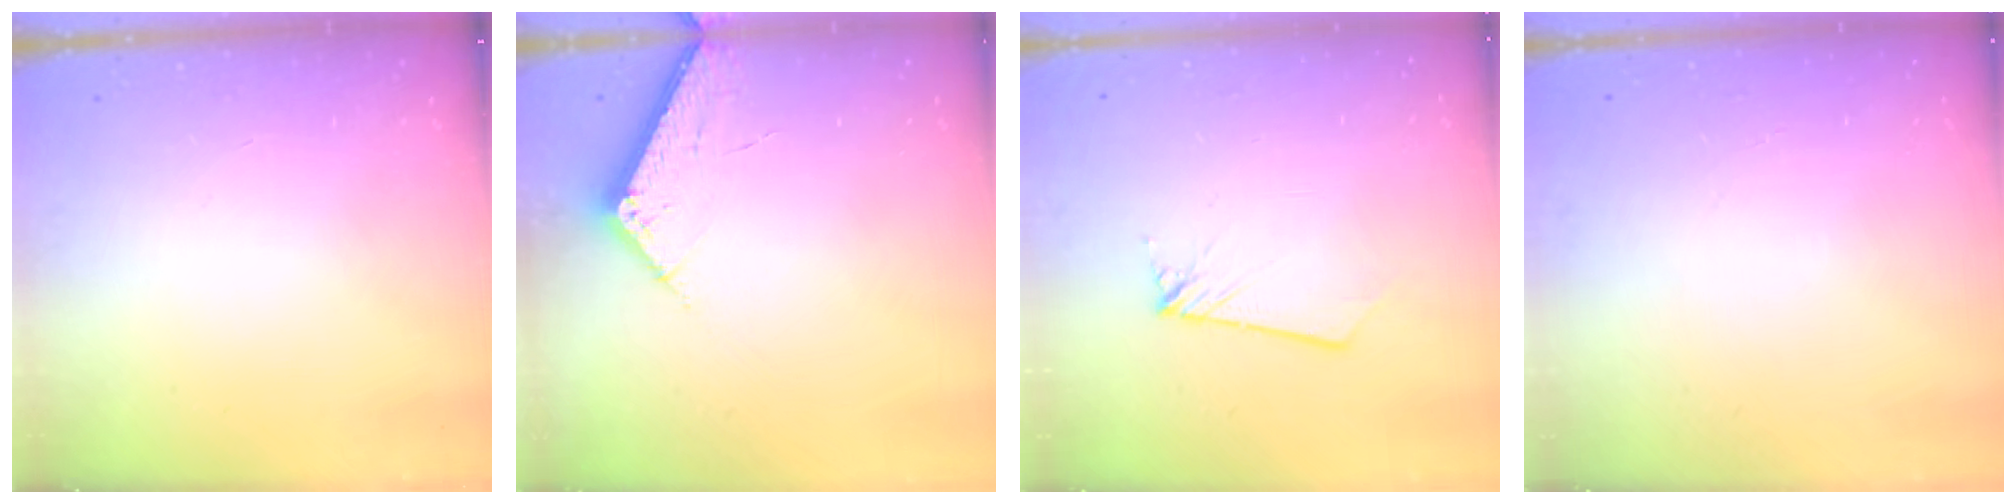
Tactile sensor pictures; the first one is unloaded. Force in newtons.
{"total": 4.7, "press": 4.7, "slide": 0.5}
{"total": 2.0, "press": 2.0, "slide": 0.2}
{"total": 0.0}